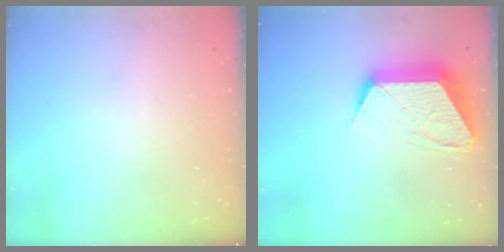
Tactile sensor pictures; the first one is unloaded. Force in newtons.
{"total": 14.0, "press": 14.0, "slide": 0.9}